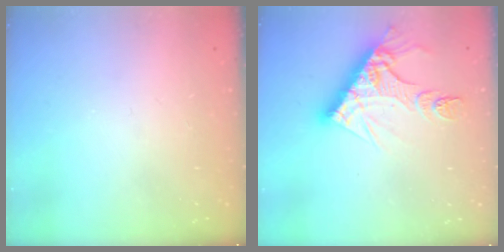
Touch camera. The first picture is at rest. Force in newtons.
{"total": 13.5, "press": 13.4, "slide": 1.2}